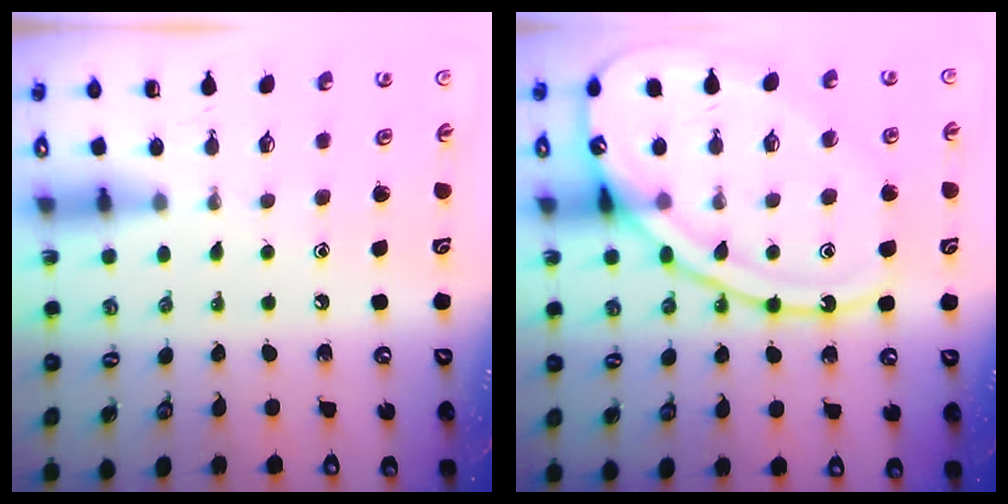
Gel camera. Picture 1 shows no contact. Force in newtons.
{"total": 16.0, "press": 15.9, "slide": 1.6}